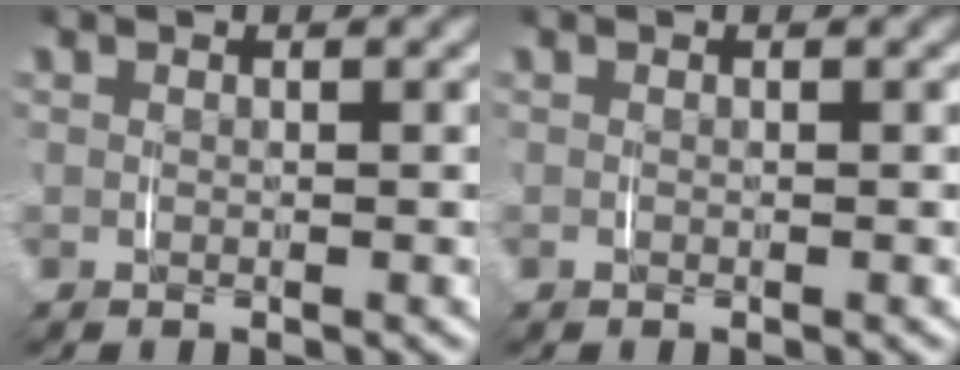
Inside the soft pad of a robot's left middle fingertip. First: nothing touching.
{"total": 0.0}